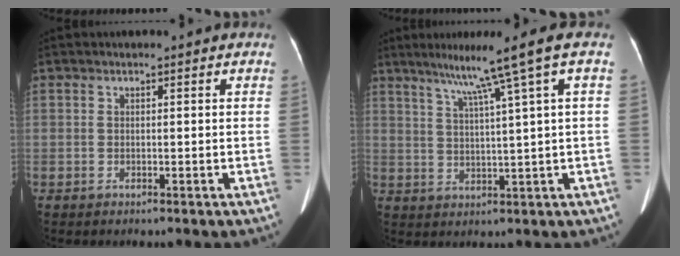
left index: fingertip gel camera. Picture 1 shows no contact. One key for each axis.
{"total": 8.9, "fx": 5.0, "fy": -2.2, "fz": 6.9, "tx": -0.108, "ty": 0.015, "tz": 0.082}